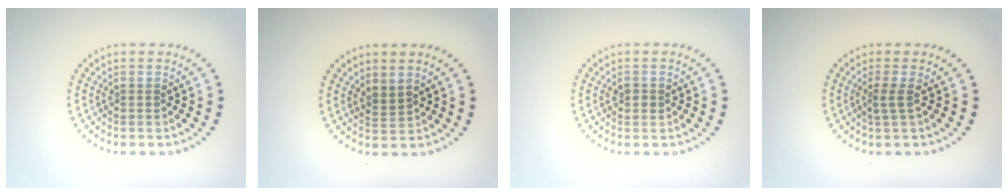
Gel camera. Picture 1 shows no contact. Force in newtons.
{"total": 1.5, "press": 1.2, "slide": 0.9}
{"total": 0.9, "press": 0.9, "slide": 0.1}
{"total": 1.4, "press": 1.0, "slide": 1.0}